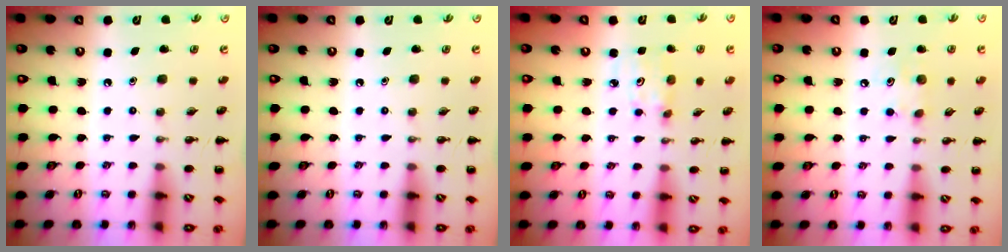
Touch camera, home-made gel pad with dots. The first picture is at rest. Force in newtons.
{"total": 0.0}
{"total": 2.6, "press": 2.6, "slide": 0.3}
{"total": 6.8, "press": 6.6, "slide": 1.7}